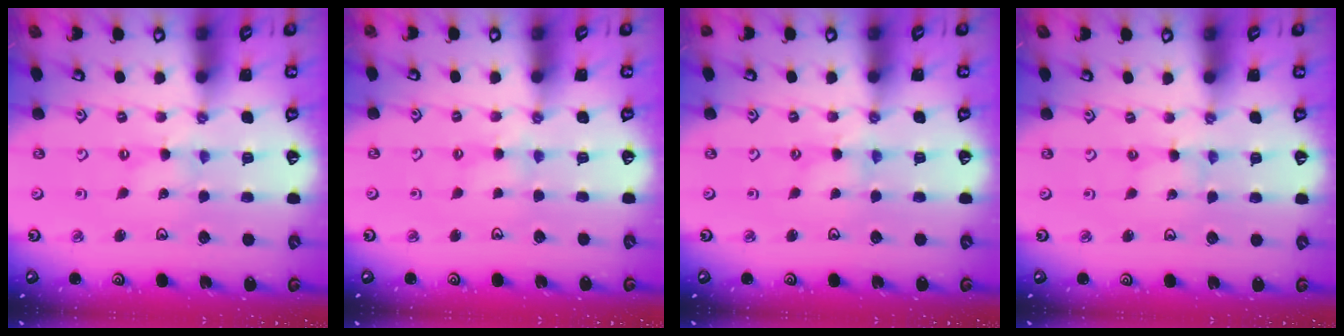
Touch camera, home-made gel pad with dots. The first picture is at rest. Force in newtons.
{"total": 2.6, "press": 2.6, "slide": 0.5}
{"total": 1.7, "press": 1.7, "slide": 0.3}
{"total": 0.6, "press": 0.6, "slide": 0.1}